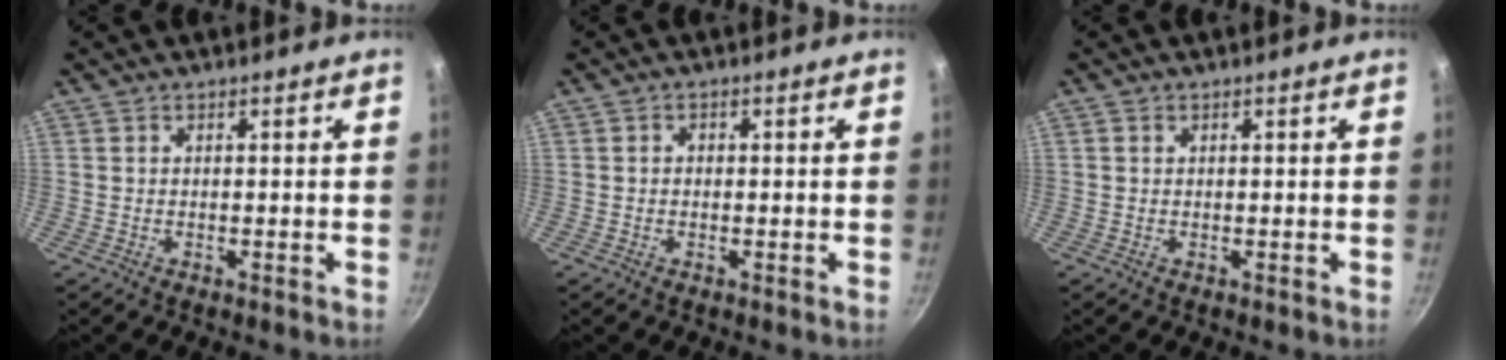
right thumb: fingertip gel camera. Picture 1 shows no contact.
{"total": 0.9, "force": [-0.1, 0.8, 0.4], "torque": [-0.006, 0.005, -0.002]}
{"total": 0.7, "force": [0.3, 0.6, 0.2], "torque": [-0.003, 0.003, 0.003]}